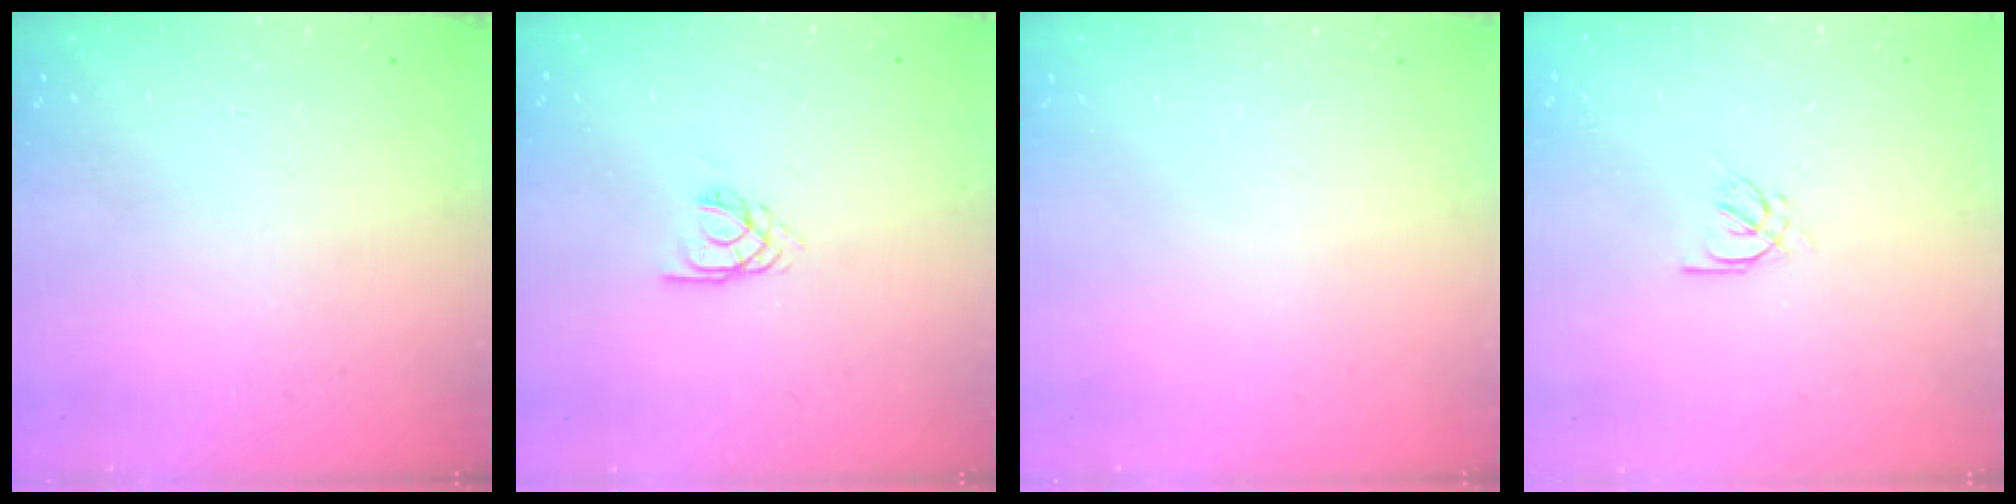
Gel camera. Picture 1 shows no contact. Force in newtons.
{"total": 2.2, "press": 2.2, "slide": 0.3}
{"total": 0.0}
{"total": 2.6, "press": 2.5, "slide": 0.7}